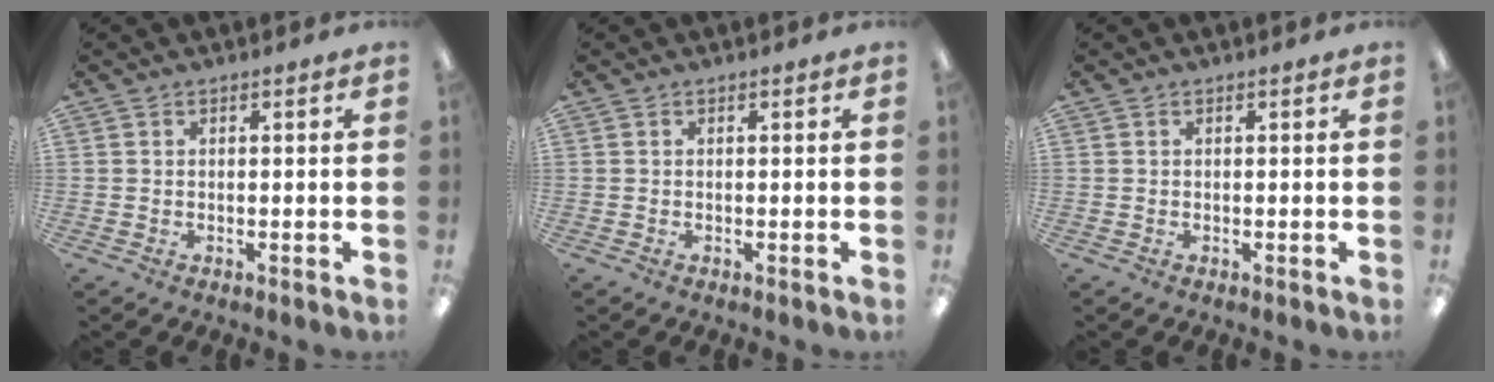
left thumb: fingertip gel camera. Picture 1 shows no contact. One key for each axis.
{"total": 0.0}
{"total": 0.0}